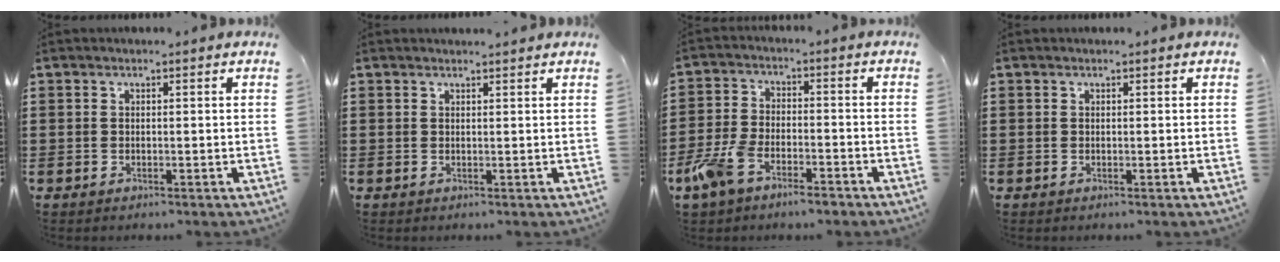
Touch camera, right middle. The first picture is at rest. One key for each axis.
{"total": 0.8, "fx": 0.8, "fy": -0.1, "fz": 0.0, "tx": -0.001, "ty": -0.003, "tz": 0.016}
{"total": 6.6, "fx": -5.0, "fy": 2.3, "fz": 3.8, "tx": -0.102, "ty": -0.003, "tz": -0.101}
{"total": 0.0}